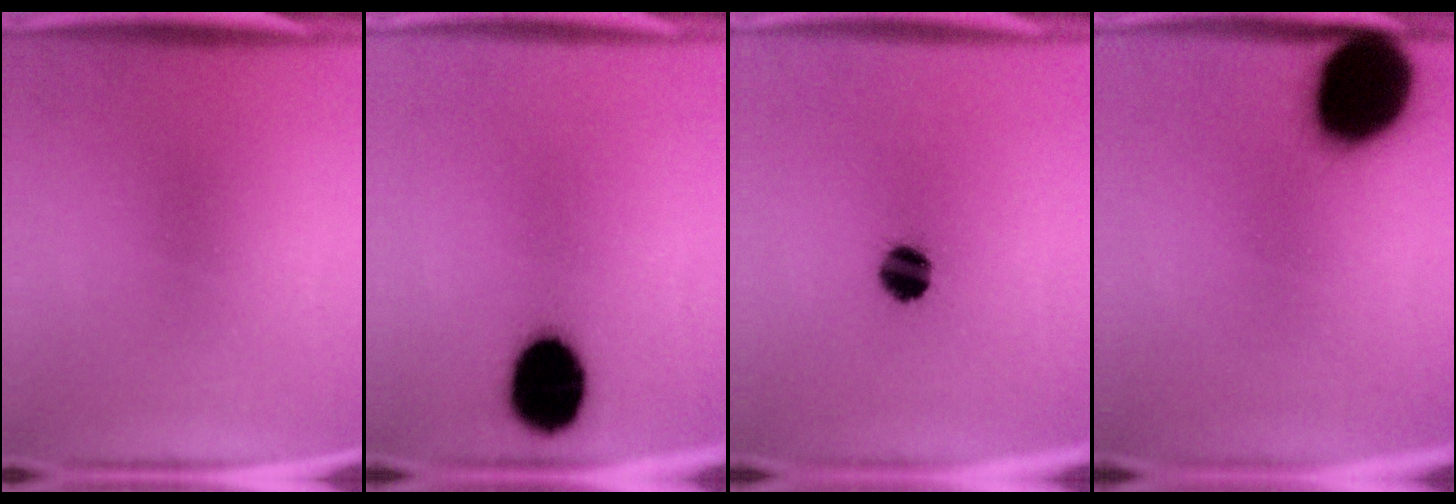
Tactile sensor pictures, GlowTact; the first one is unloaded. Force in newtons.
{"total": 14.8}
{"total": 7.0}
{"total": 20.4}